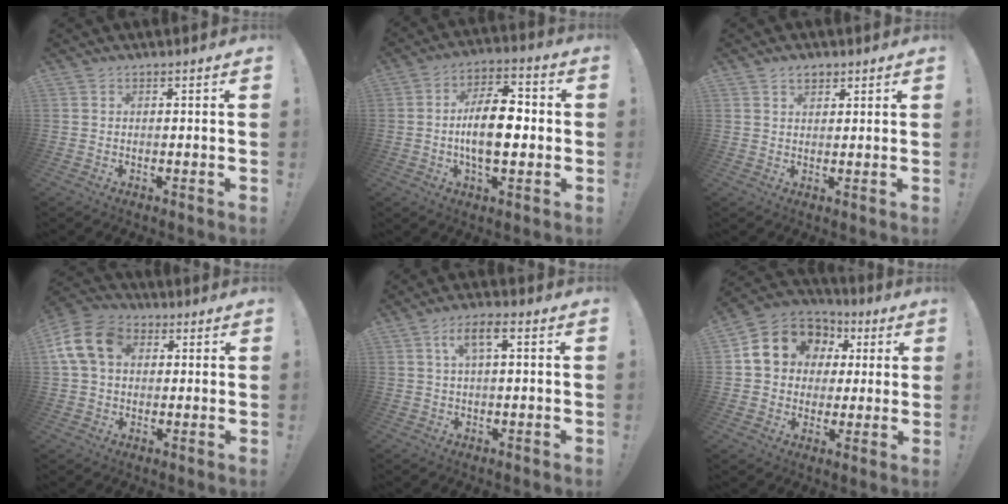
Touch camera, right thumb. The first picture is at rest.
{"total": 13.8, "force": [-1.7, 6.9, 11.8], "torque": [-0.204, 0.009, -0.036]}
{"total": 3.1, "force": [2.1, 2.0, 1.2], "torque": [-0.007, -0.009, 0.035]}
{"total": 13.8, "force": [3.5, 10.3, 8.5], "torque": [-0.162, 0.004, 0.070]}
{"total": 6.2, "force": [1.4, 1.8, 5.7], "torque": [-0.108, 0.010, 0.023]}
{"total": 14.5, "force": [4.7, 12.1, 6.5], "torque": [-0.096, -0.011, 0.103]}